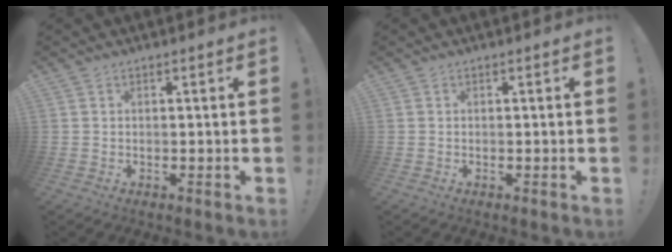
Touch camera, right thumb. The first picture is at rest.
{"total": 0.0}